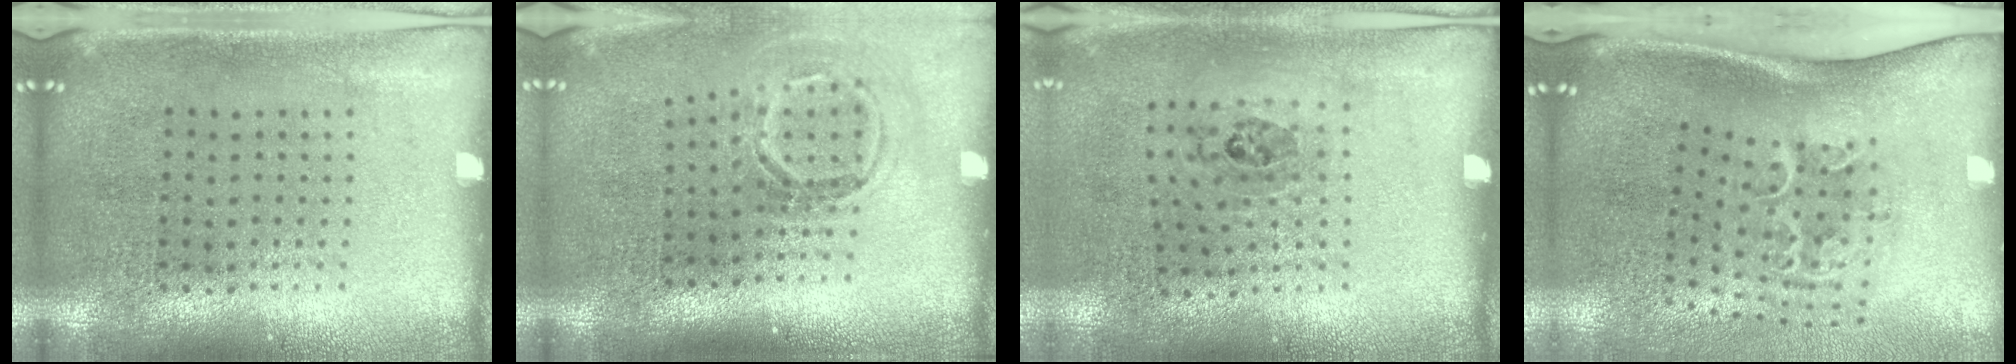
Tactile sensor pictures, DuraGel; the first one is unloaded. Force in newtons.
{"total": 1.7, "press": 1.2, "slide": 1.1}
{"total": 1.1, "press": 0.7, "slide": 0.9}
{"total": 2.3, "press": 1.4, "slide": 1.8}